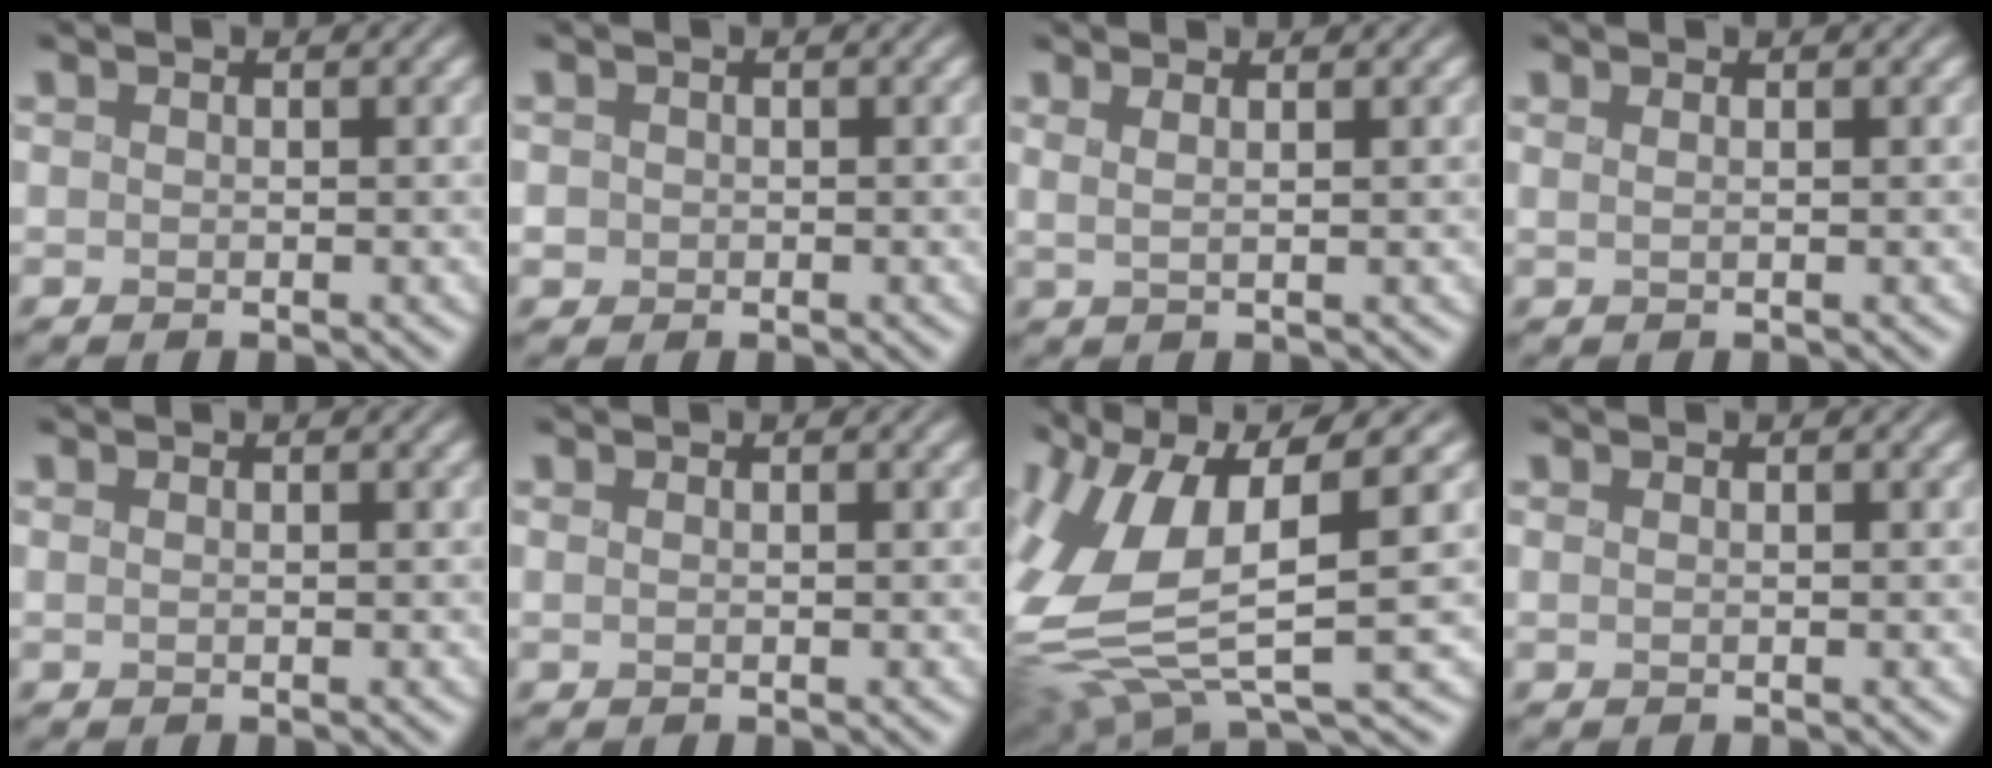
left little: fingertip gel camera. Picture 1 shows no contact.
{"total": 0.7, "force": [-0.1, 0.7, 0.2], "torque": [0.000, -0.002, -0.002]}
{"total": 1.6, "force": [0.8, 0.4, 1.3], "torque": [-0.011, 0.007, 0.002]}
{"total": 0.5, "force": [0.3, 0.0, 0.4], "torque": [-0.005, 0.000, 0.002]}
{"total": 0.0}
{"total": 0.0}
{"total": 11.4, "force": [0.0, 4.6, 10.5], "torque": [-0.225, -0.005, 0.001]}
{"total": 0.0}